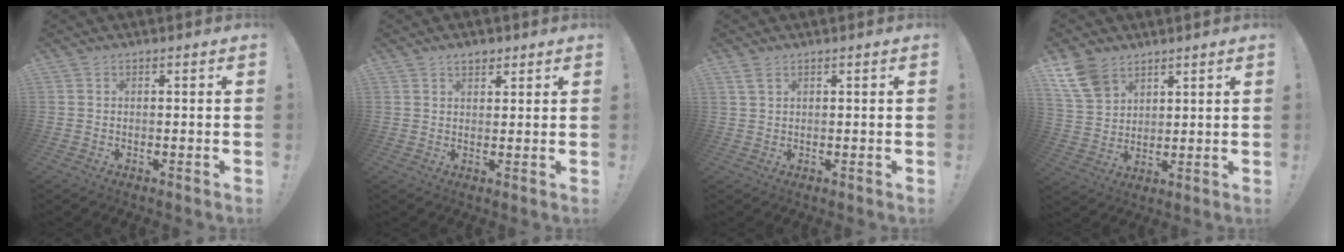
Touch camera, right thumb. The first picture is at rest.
{"total": 3.1, "force": [2.2, 1.8, 1.2], "torque": [-0.006, -0.012, 0.037]}
{"total": 2.7, "force": [1.6, 1.1, 1.8], "torque": [-0.032, -0.003, 0.031]}
{"total": 10.9, "force": [7.1, 6.8, 4.8], "torque": [-0.100, -0.032, 0.142]}